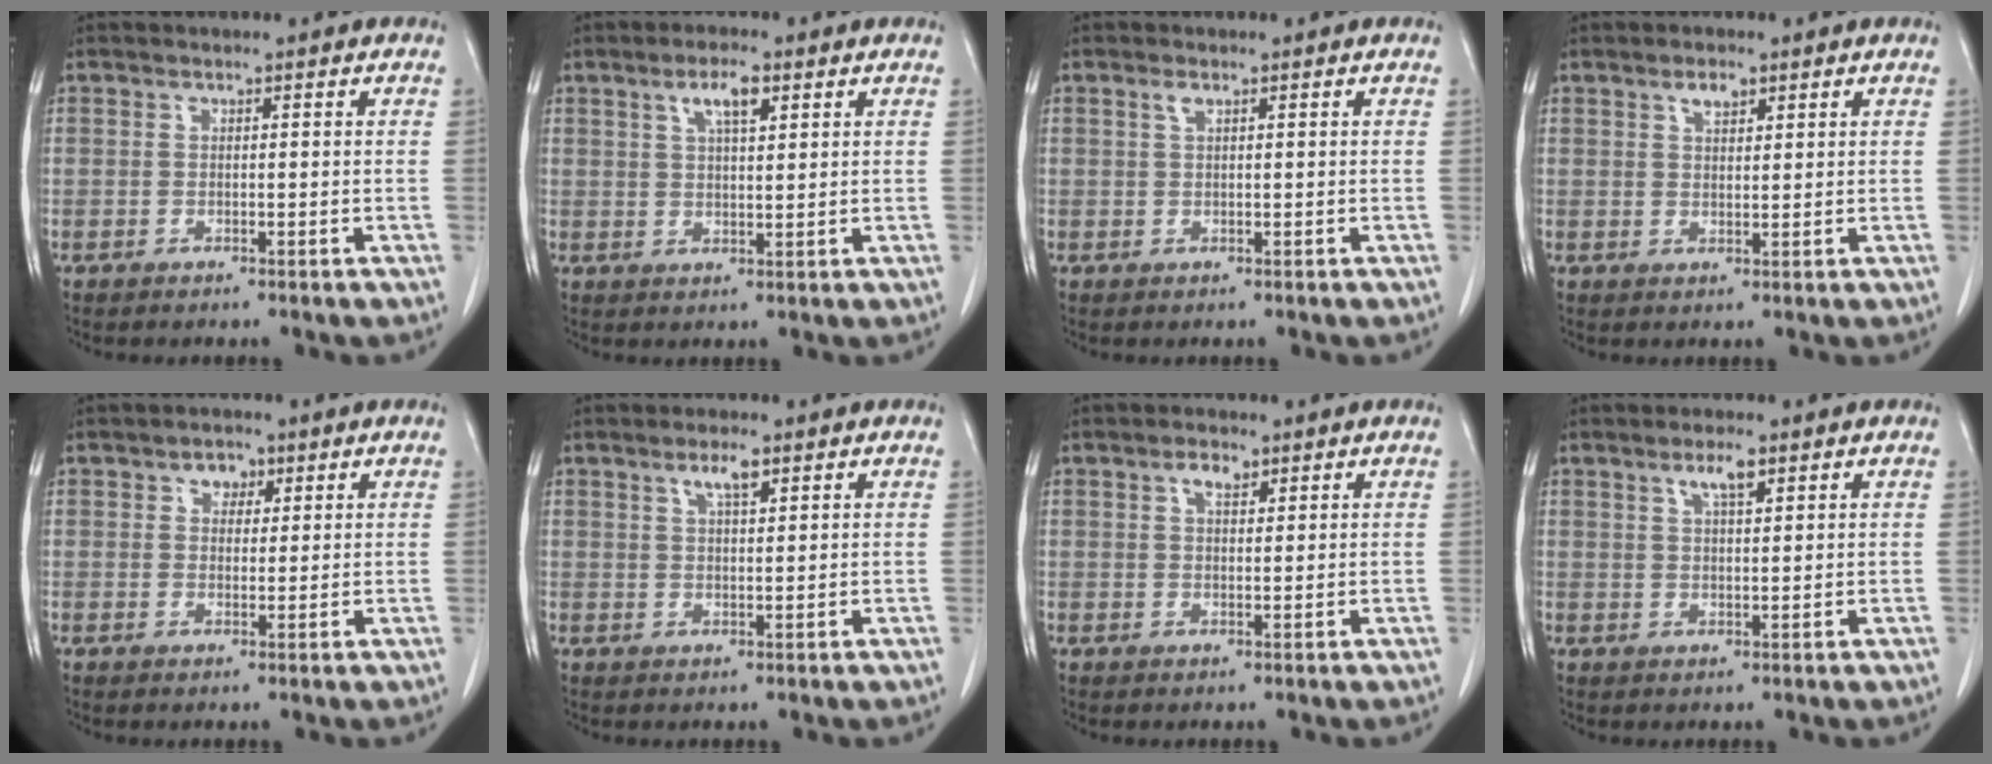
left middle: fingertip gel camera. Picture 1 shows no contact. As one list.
[{"total": 4.7, "force": [2.4, 1.2, 3.8], "torque": [-0.073, 0.005, 0.044]}, {"total": 1.2, "force": [0.7, 0.4, 0.8], "torque": [-0.016, 0.004, 0.012]}, {"total": 2.5, "force": [1.6, 1.1, 1.6], "torque": [-0.030, 0.001, 0.028]}, {"total": 2.8, "force": [1.4, 2.0, 1.4], "torque": [-0.018, 0.005, 0.021]}, {"total": 3.3, "force": [2.0, 0.7, 2.6], "torque": [-0.049, 0.003, 0.036]}, {"total": 2.7, "force": [1.5, 1.2, 1.8], "torque": [-0.034, 0.003, 0.027]}, {"total": 3.5, "force": [2.1, 0.7, 2.7], "torque": [-0.052, 0.004, 0.039]}]